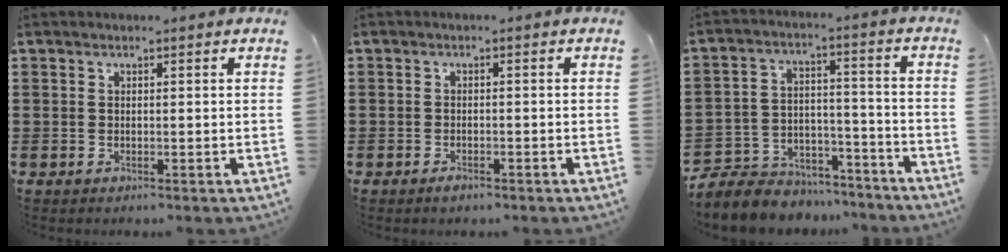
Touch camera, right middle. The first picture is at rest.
{"total": 1.2, "force": [-1.0, 0.6, 0.3], "torque": [-0.007, 0.000, -0.021]}
{"total": 6.3, "force": [-5.9, 2.4, 0.1], "torque": [-0.013, 0.013, -0.119]}